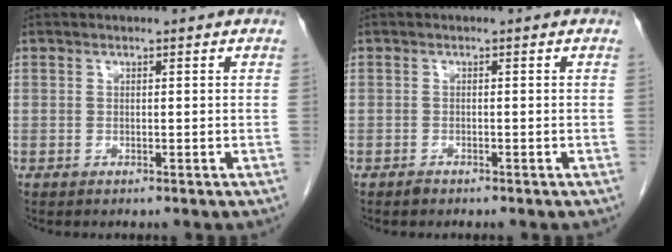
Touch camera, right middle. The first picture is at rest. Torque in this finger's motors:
{"motor_torque": [-0.31, -0.20, 0.01, -0.01]}